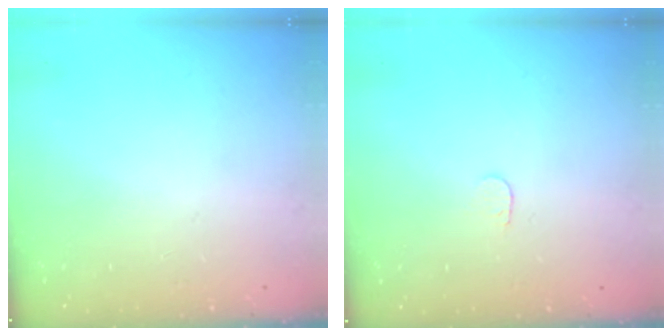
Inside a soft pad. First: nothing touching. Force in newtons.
{"total": 3.3, "press": 3.3, "slide": 0.3}